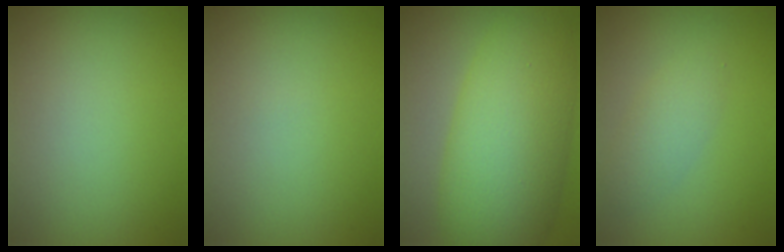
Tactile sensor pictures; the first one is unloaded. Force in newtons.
{"total": 0.0}
{"total": 10.0, "press": 10.0, "slide": 0.3}
{"total": 2.0, "press": 2.0, "slide": 0.1}